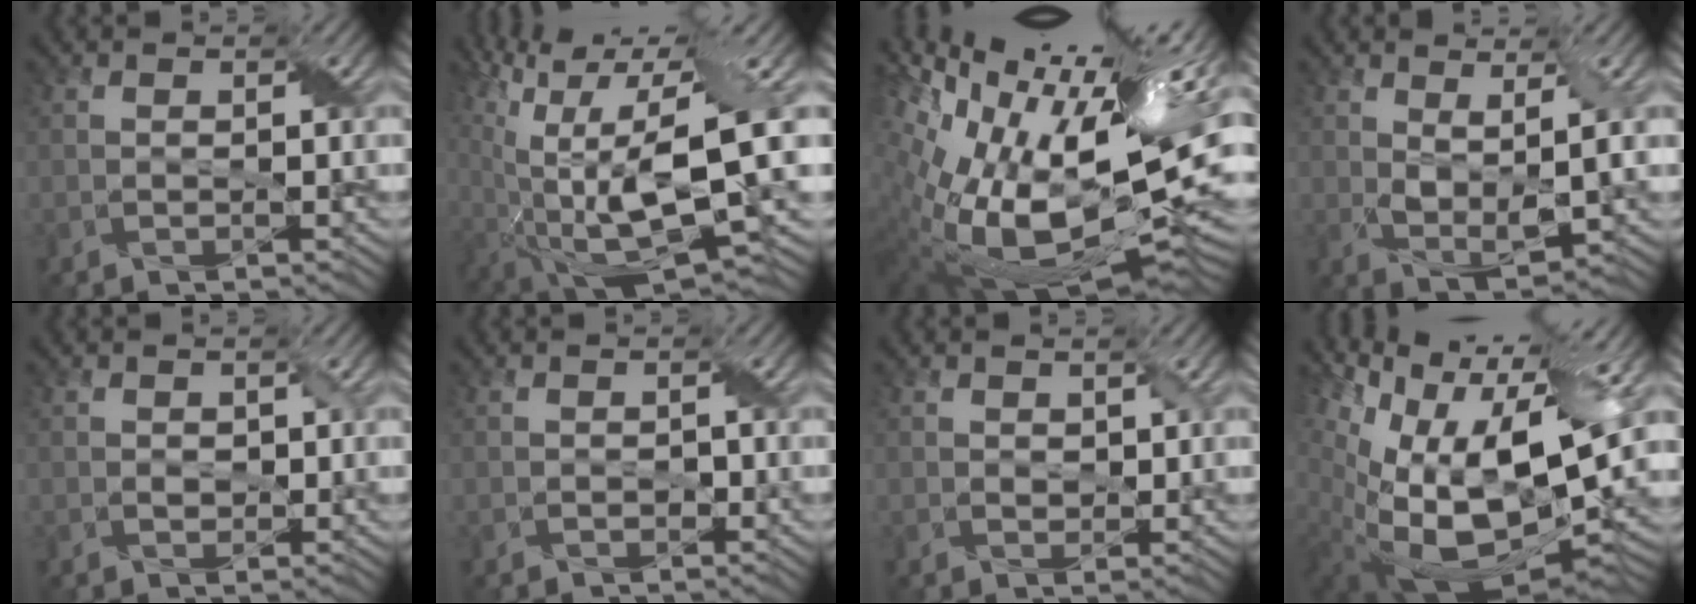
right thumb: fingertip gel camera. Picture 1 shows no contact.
{"total": 16.8, "force": [2.7, 5.1, 15.7], "torque": [-0.299, -0.011, 0.065]}
{"total": 21.9, "force": [2.2, 12.0, 18.2], "torque": [-0.343, -0.003, 0.063]}
{"total": 4.4, "force": [1.4, 1.8, 3.8], "torque": [-0.079, -0.008, 0.030]}
{"total": 1.0, "force": [0.2, 0.9, 0.4], "torque": [-0.010, -0.005, 0.006]}
{"total": 0.7, "force": [-0.3, 0.6, 0.2], "torque": [-0.002, -0.001, -0.002]}
{"total": 1.1, "force": [0.7, 0.9, 0.3], "torque": [-0.007, -0.004, 0.015]}
{"total": 17.7, "force": [2.3, 9.9, 14.6], "torque": [-0.280, -0.023, 0.057]}